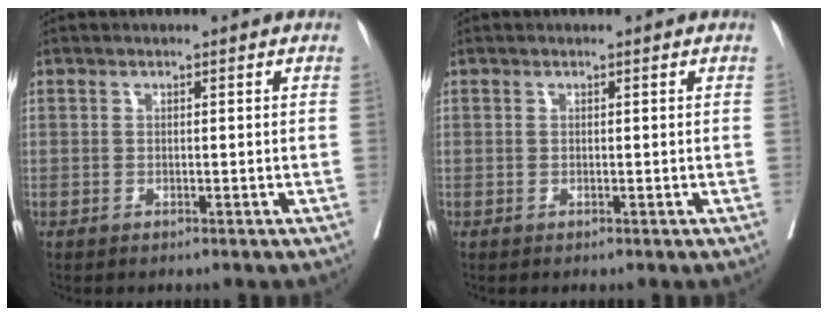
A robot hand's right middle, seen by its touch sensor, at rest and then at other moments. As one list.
[{"total": 0.0}]